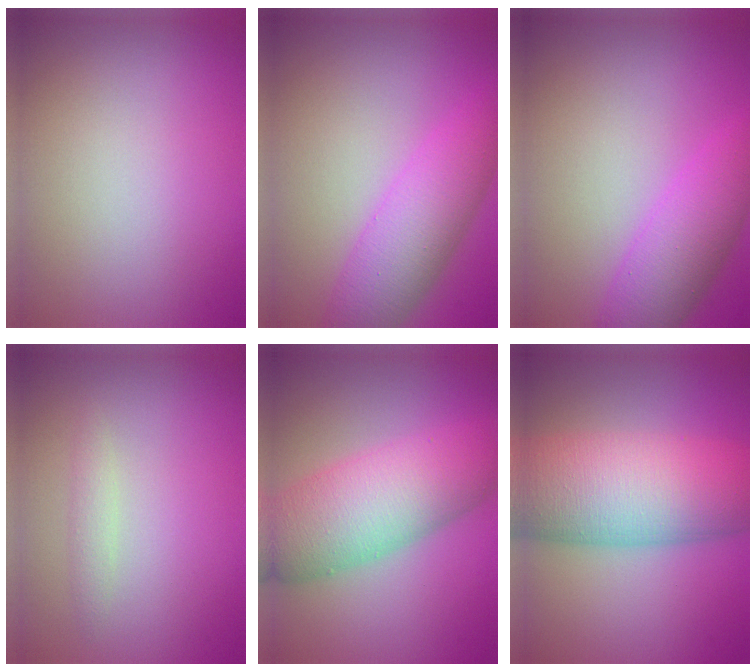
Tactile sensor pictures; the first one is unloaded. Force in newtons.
{"total": 6.1, "press": 6.1, "slide": 0.1}
{"total": 5.3, "press": 5.3, "slide": 0.2}
{"total": 1.1, "press": 1.1, "slide": 0.0}
{"total": 8.8, "press": 8.8, "slide": 0.1}
{"total": 12.2, "press": 12.2, "slide": 0.4}